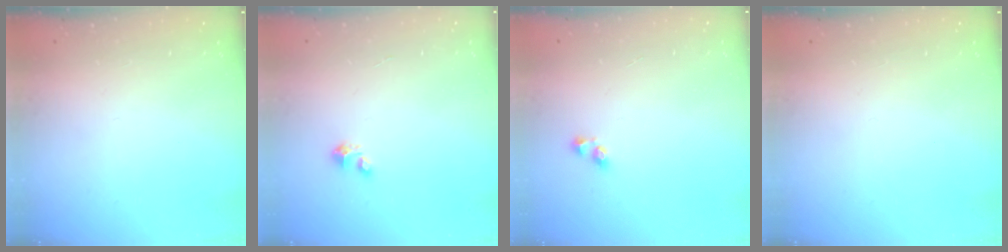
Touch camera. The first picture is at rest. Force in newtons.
{"total": 2.1, "press": 2.1, "slide": 0.1}
{"total": 2.2, "press": 1.9, "slide": 1.1}
{"total": 0.0}